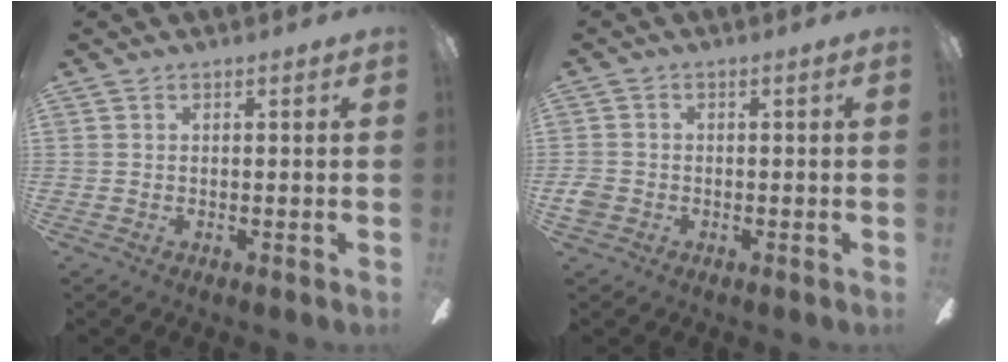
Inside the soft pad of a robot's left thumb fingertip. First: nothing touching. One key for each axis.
{"total": 2.4, "fx": -1.2, "fy": 1.8, "fz": 1.0, "tx": -0.015, "ty": 0.008, "tz": -0.022}